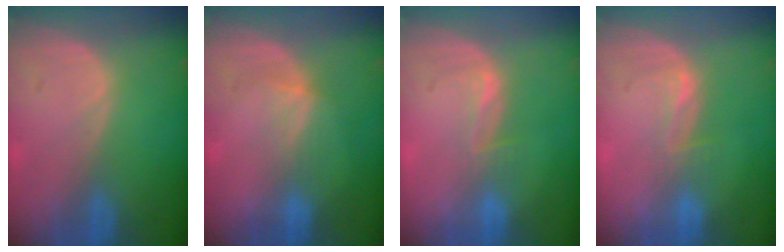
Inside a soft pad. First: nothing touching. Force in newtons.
{"total": 2.7, "press": 2.4, "slide": 1.2}
{"total": 2.6, "press": 2.0, "slide": 1.6}
{"total": 2.6, "press": 2.0, "slide": 1.6}